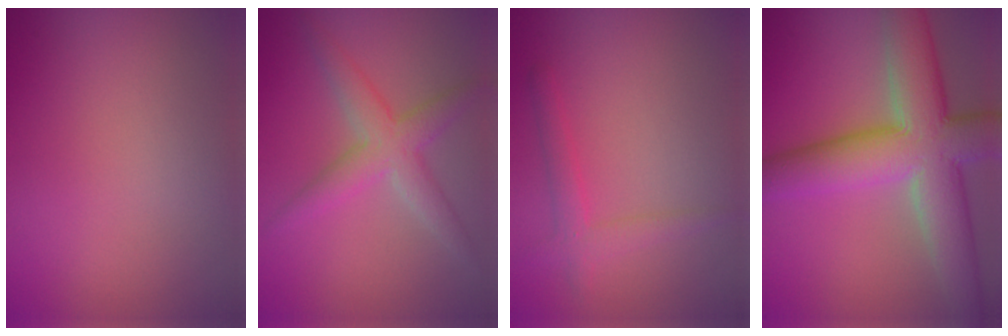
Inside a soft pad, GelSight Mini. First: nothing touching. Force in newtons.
{"total": 3.9, "press": 3.9, "slide": 0.2}
{"total": 2.2, "press": 2.2, "slide": 0.0}
{"total": 10.9, "press": 10.9, "slide": 0.9}